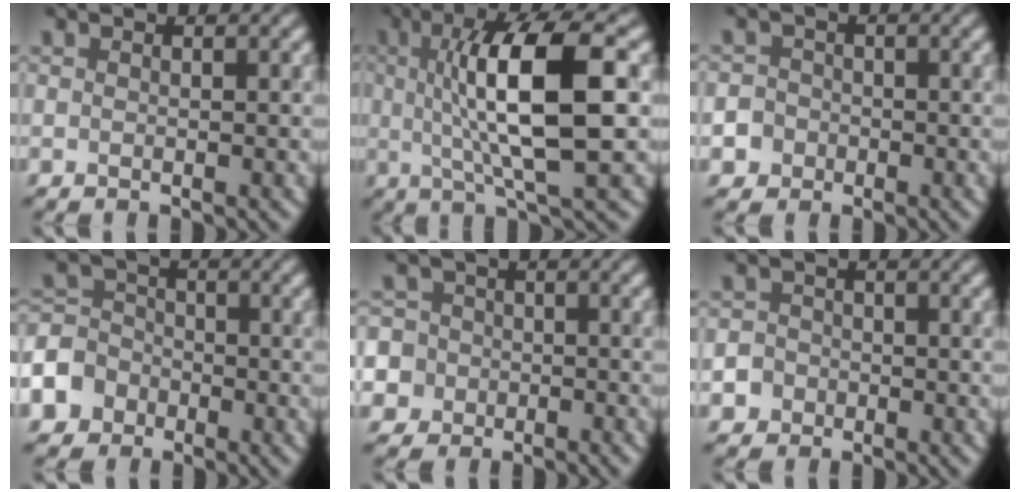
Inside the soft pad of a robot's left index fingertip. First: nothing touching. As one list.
[{"total": 9.9, "force": [1.1, 2.5, 9.5], "torque": [-0.150, 0.003, 0.022]}, {"total": 4.3, "force": [-1.8, 3.9, 0.8], "torque": [0.006, 0.001, -0.052]}, {"total": 7.1, "force": [-3.7, 5.9, 1.5], "torque": [-0.030, -0.010, -0.091]}, {"total": 7.6, "force": [-2.7, 6.9, 1.7], "torque": [-0.047, 0.000, -0.083]}, {"total": 3.7, "force": [-1.6, 3.2, 0.7], "torque": [0.013, 0.002, -0.044]}]